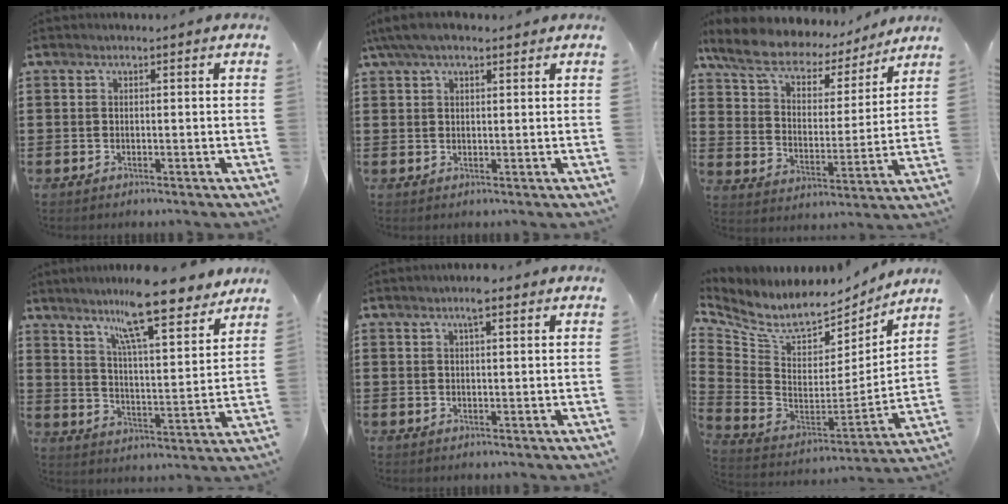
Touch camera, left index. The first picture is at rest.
{"total": 4.1, "force": [2.7, 1.4, 2.8], "torque": [-0.060, 0.006, 0.050]}
{"total": 8.7, "force": [7.3, 2.9, 3.7], "torque": [-0.105, -0.035, 0.128]}
{"total": 11.4, "force": [9.1, 1.0, 6.8], "torque": [-0.123, -0.049, 0.150]}
{"total": 3.3, "force": [2.0, 0.6, 2.5], "torque": [-0.045, 0.002, 0.032]}
{"total": 7.3, "force": [5.8, 3.2, 3.0], "torque": [-0.094, -0.050, 0.102]}